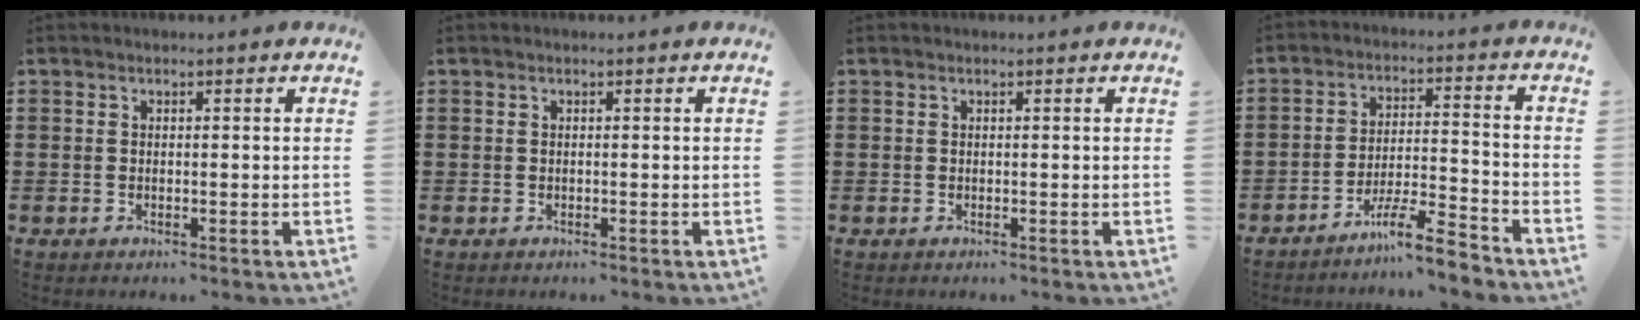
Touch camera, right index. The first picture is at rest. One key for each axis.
{"total": 0.0}
{"total": 0.0}
{"total": 7.4, "fx": -6.4, "fy": 0.4, "fz": 3.8, "tx": -0.072, "ty": 0.002, "tz": -0.121}